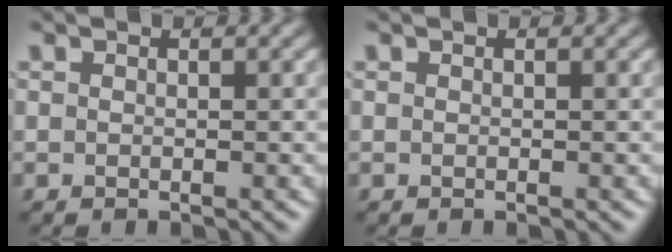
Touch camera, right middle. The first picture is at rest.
{"total": 0.0}